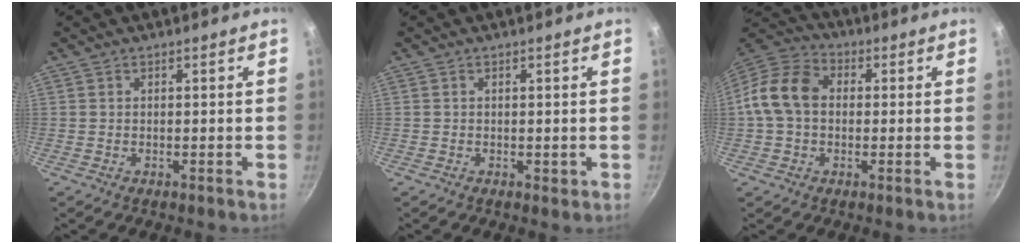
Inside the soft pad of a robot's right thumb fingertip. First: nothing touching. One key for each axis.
{"total": 0.6, "fx": 0.1, "fy": 0.5, "fz": 0.3, "tx": -0.001, "ty": -0.001, "tz": 0.001}
{"total": 11.5, "fx": 0.4, "fy": 8.7, "fz": 7.5, "tx": -0.119, "ty": 0.029, "tz": -0.013}